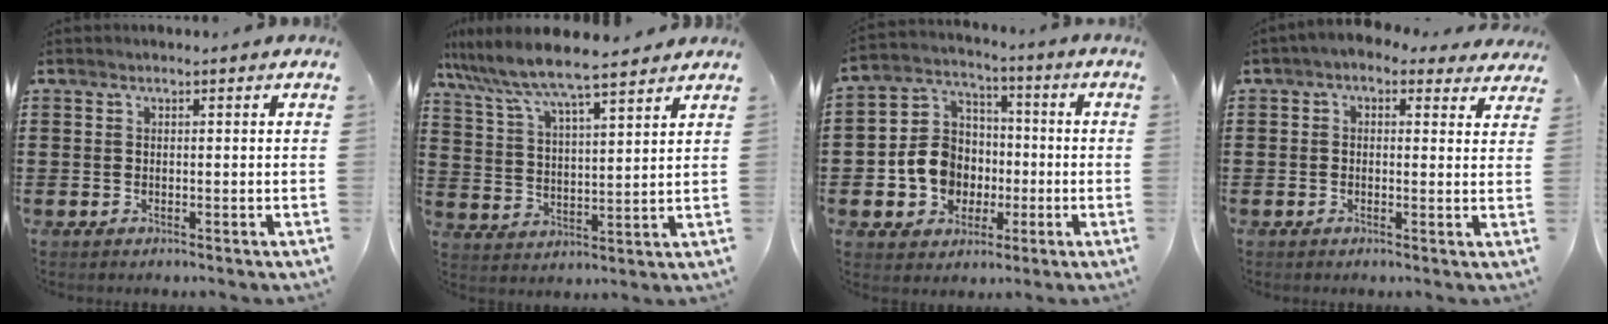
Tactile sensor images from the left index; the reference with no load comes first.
{"total": 7.1, "force": [6.5, 0.1, 2.9], "torque": [-0.083, -0.037, 0.110]}
{"total": 9.5, "force": [-1.9, 8.6, 3.5], "torque": [-0.113, 0.018, -0.032]}
{"total": 1.8, "force": [0.7, 1.3, 0.9], "torque": [-0.025, 0.003, 0.011]}